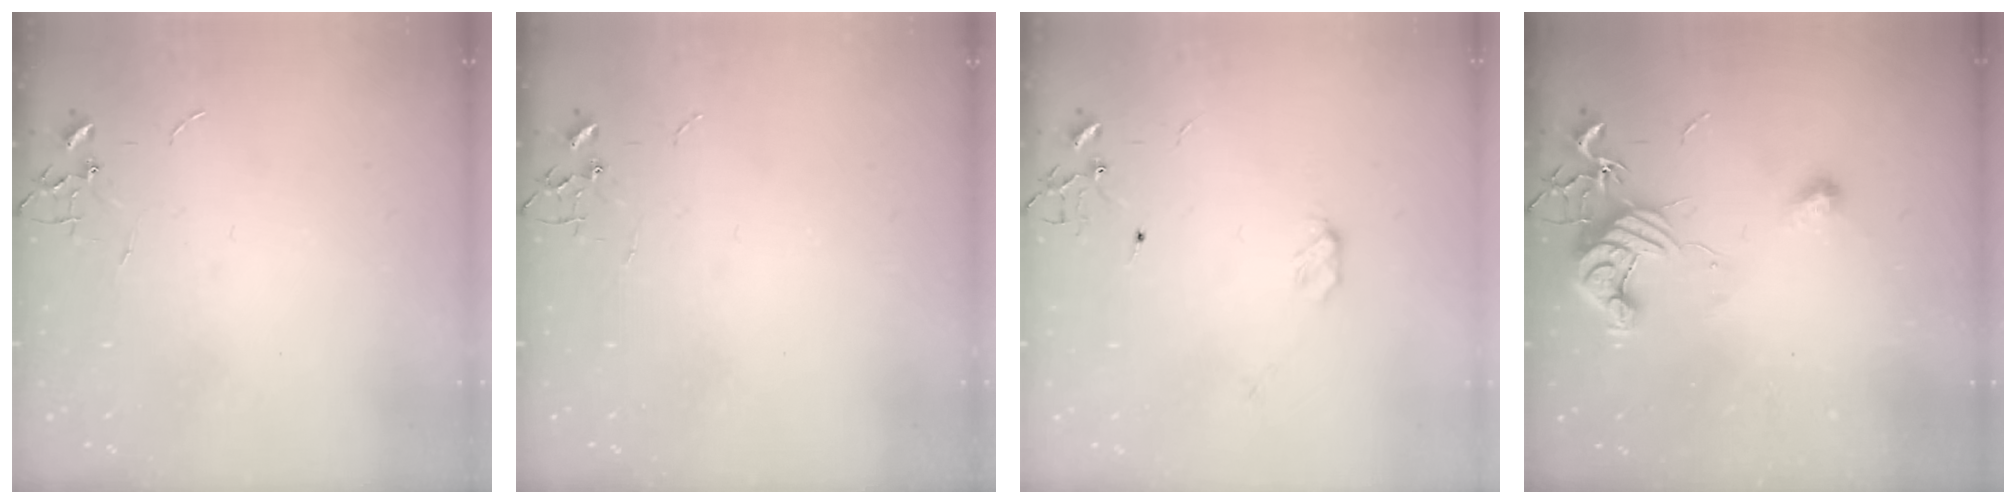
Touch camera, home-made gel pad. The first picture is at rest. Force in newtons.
{"total": 0.0}
{"total": 4.0, "press": 4.0, "slide": 0.2}
{"total": 12.0, "press": 11.9, "slide": 0.8}